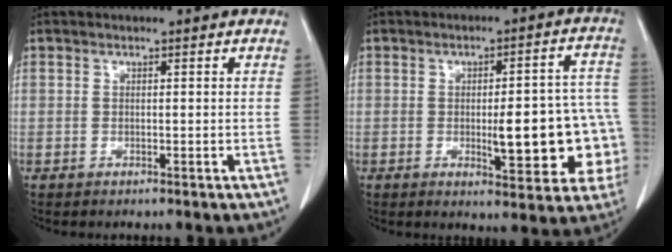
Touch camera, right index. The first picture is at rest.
{"total": 14.4, "force": [-2.7, 3.9, 13.6], "torque": [-0.126, 0.027, -0.025]}